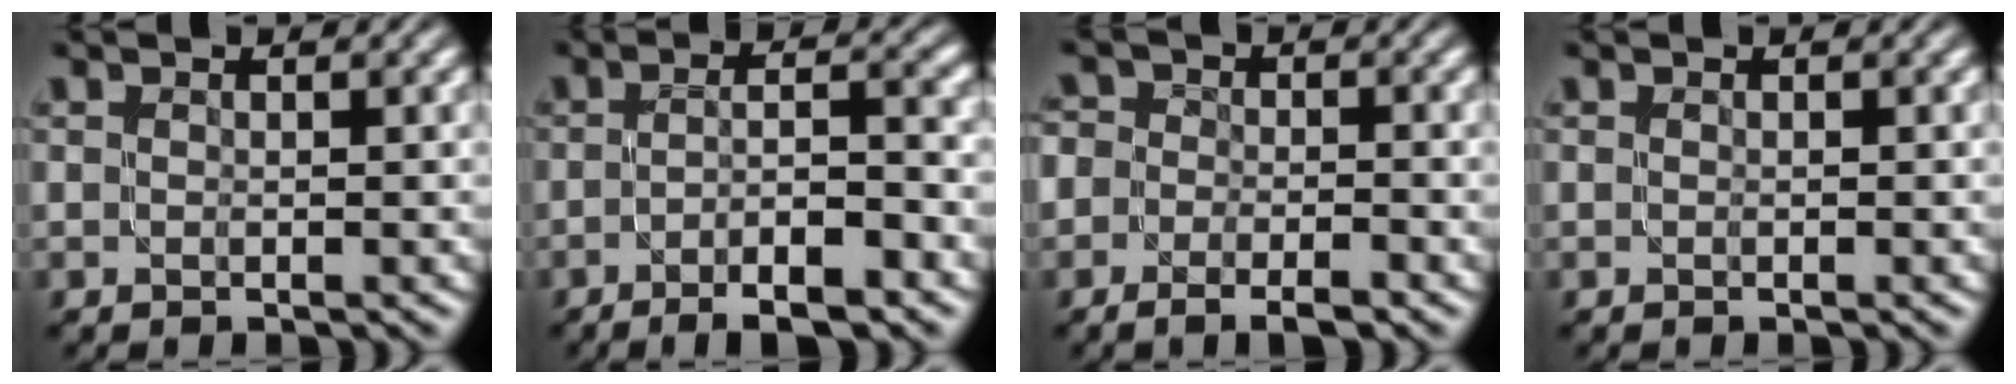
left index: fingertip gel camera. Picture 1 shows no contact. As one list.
[{"total": 6.9, "force": [-3.3, 1.5, 5.9], "torque": [-0.086, 0.007, -0.051]}, {"total": 5.1, "force": [-2.6, 3.3, 3.0], "torque": [-0.007, 0.011, -0.055]}, {"total": 0.0}]